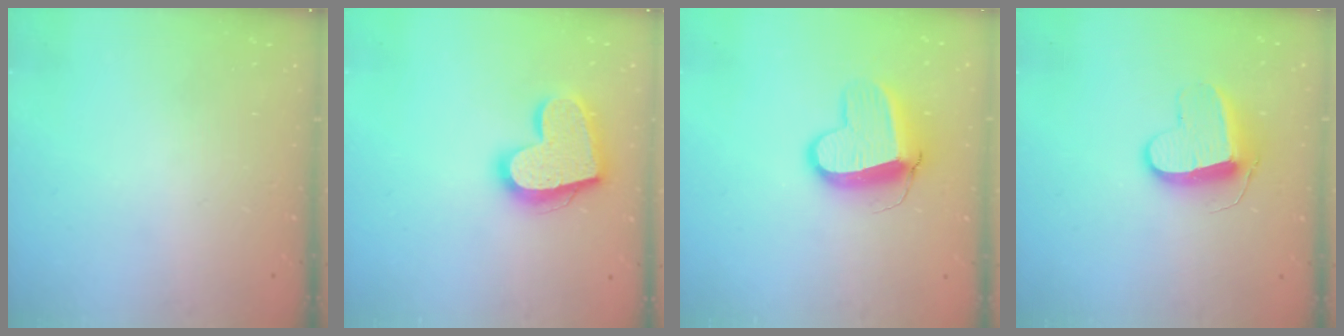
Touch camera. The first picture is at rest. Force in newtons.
{"total": 18.7, "press": 18.6, "slide": 1.4}
{"total": 11.5, "press": 11.4, "slide": 1.3}
{"total": 10.6, "press": 10.6, "slide": 0.9}